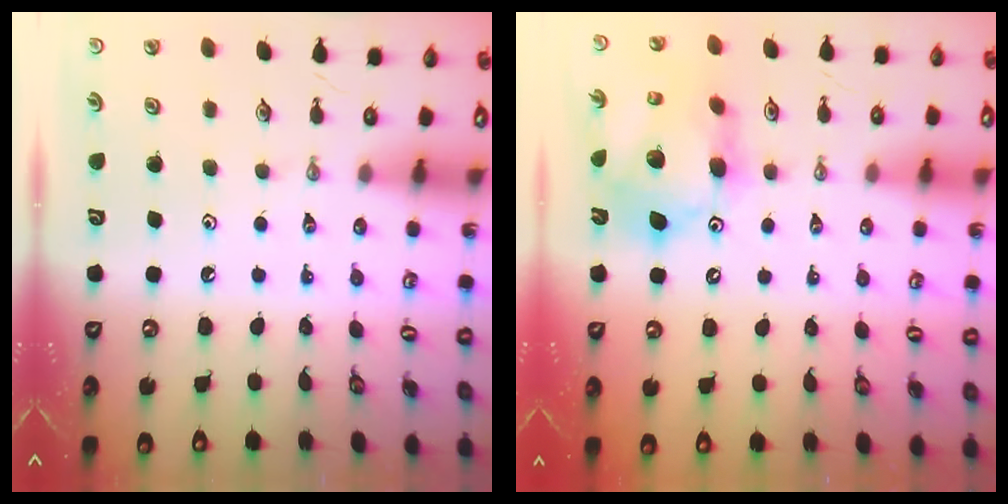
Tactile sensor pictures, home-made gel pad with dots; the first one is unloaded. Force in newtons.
{"total": 14.4, "press": 14.3, "slide": 1.4}